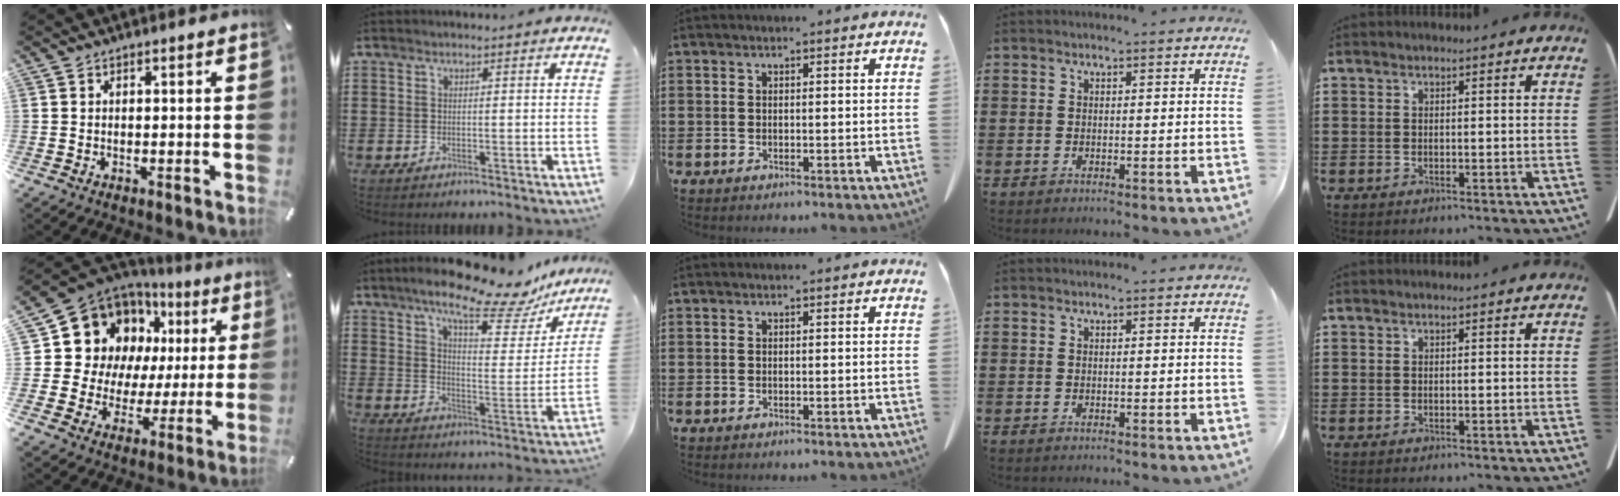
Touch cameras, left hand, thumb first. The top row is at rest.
{"thumb": {"total": 16.4, "force": [7.6, 13.3, 5.9], "torque": [-0.102, -0.068, 0.157]}, "index": {"total": 14.1, "force": [11.2, 2.4, 8.2], "torque": [-0.154, -0.058, 0.186]}}